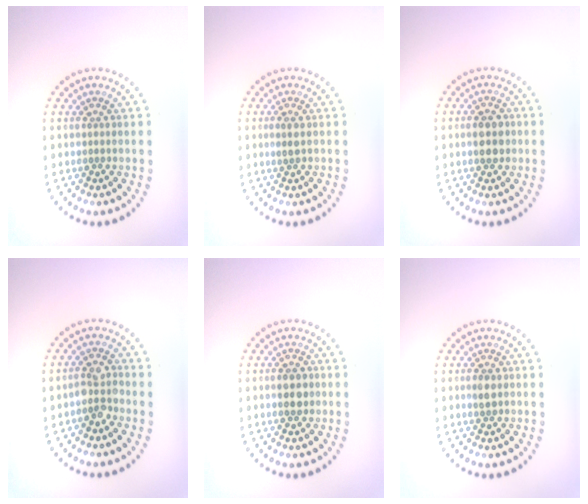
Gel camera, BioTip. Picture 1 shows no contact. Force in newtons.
{"total": 1.2, "press": 1.1, "slide": 0.5}
{"total": 2.9, "press": 2.9, "slide": 0.1}
{"total": 2.5, "press": 2.2, "slide": 1.1}
{"total": 2.3, "press": 2.3, "slide": 0.1}
{"total": 1.4, "press": 1.4, "slide": 0.1}